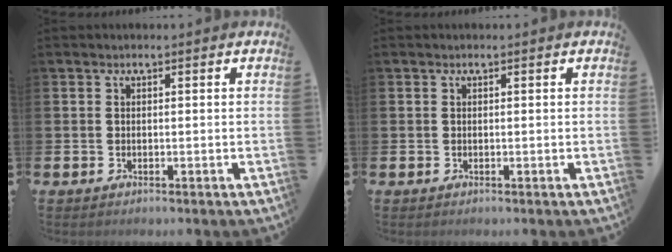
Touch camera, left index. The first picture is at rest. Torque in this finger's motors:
{"motor_torque": [0.00, 0.00, 0.00, 0.01]}